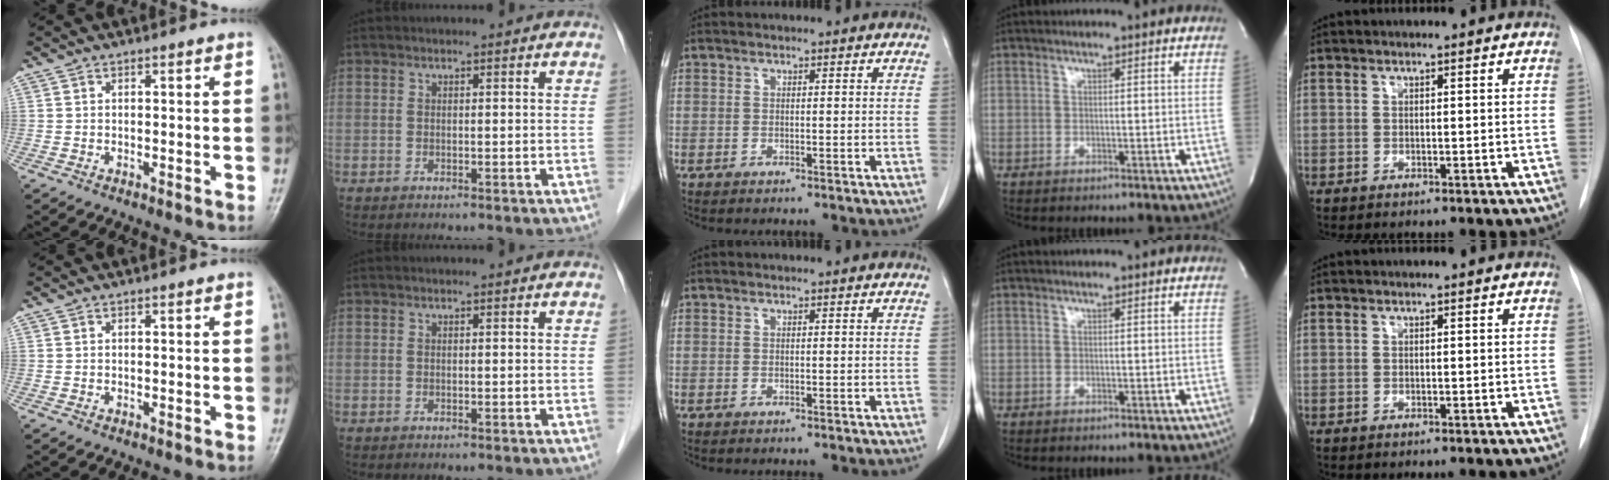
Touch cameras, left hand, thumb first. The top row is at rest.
{}